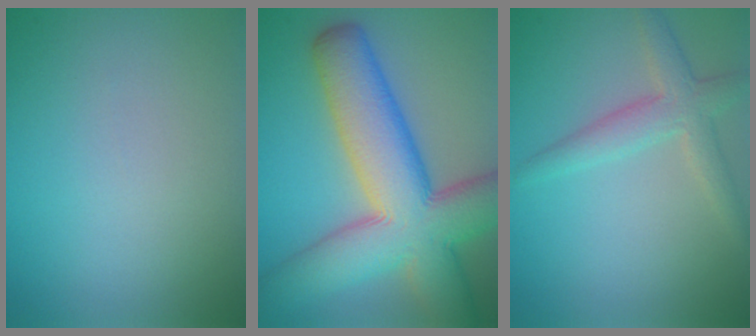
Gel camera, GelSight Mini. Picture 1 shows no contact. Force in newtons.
{"total": 12.8, "press": 12.7, "slide": 0.6}
{"total": 3.0, "press": 3.0, "slide": 0.1}